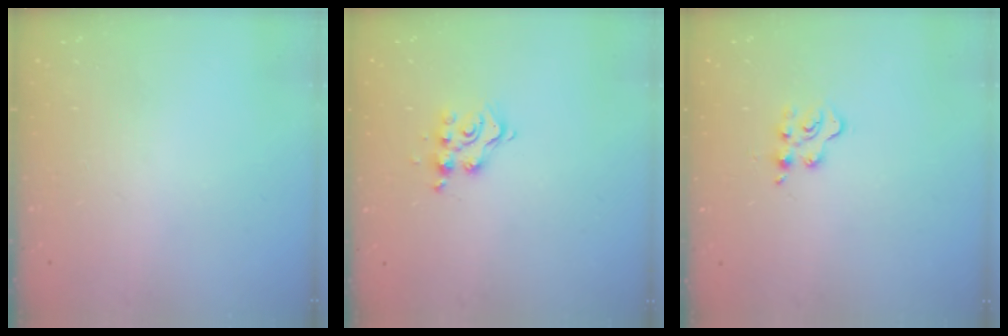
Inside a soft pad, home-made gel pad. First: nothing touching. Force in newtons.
{"total": 8.4, "press": 8.4, "slide": 0.5}
{"total": 5.3, "press": 5.3, "slide": 0.5}